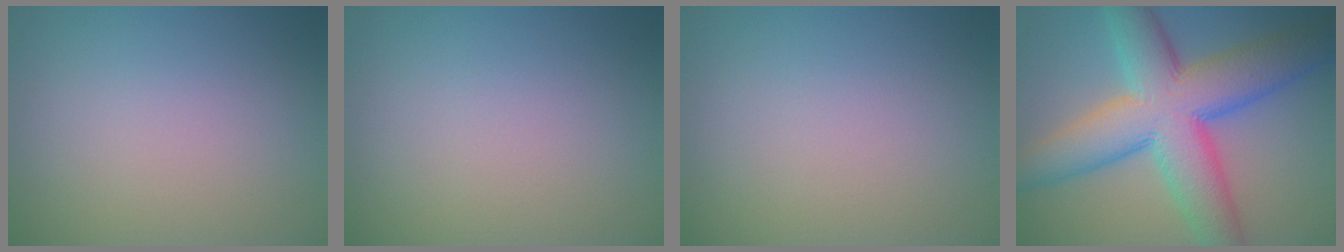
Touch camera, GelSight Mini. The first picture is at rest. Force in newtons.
{"total": 0.0}
{"total": 0.0}
{"total": 11.6, "press": 11.6, "slide": 0.3}